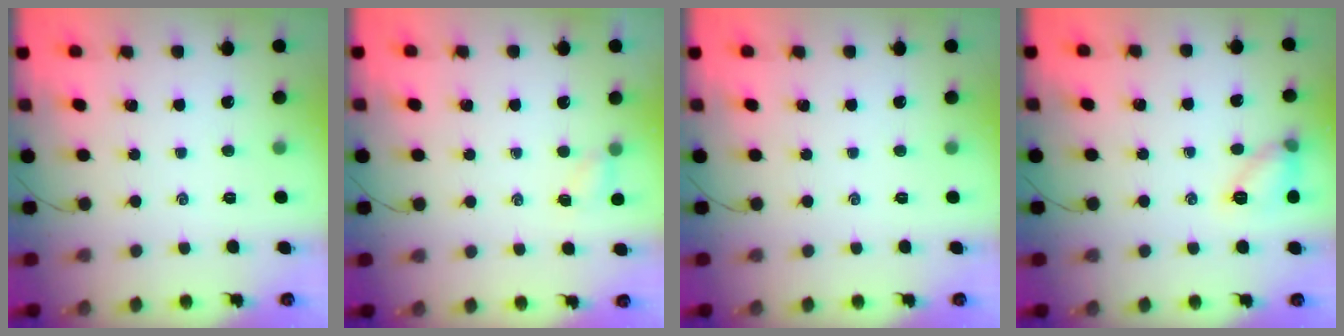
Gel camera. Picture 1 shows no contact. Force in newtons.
{"total": 2.7, "press": 2.5, "slide": 0.8}
{"total": 0.0}
{"total": 8.9, "press": 8.9, "slide": 0.6}